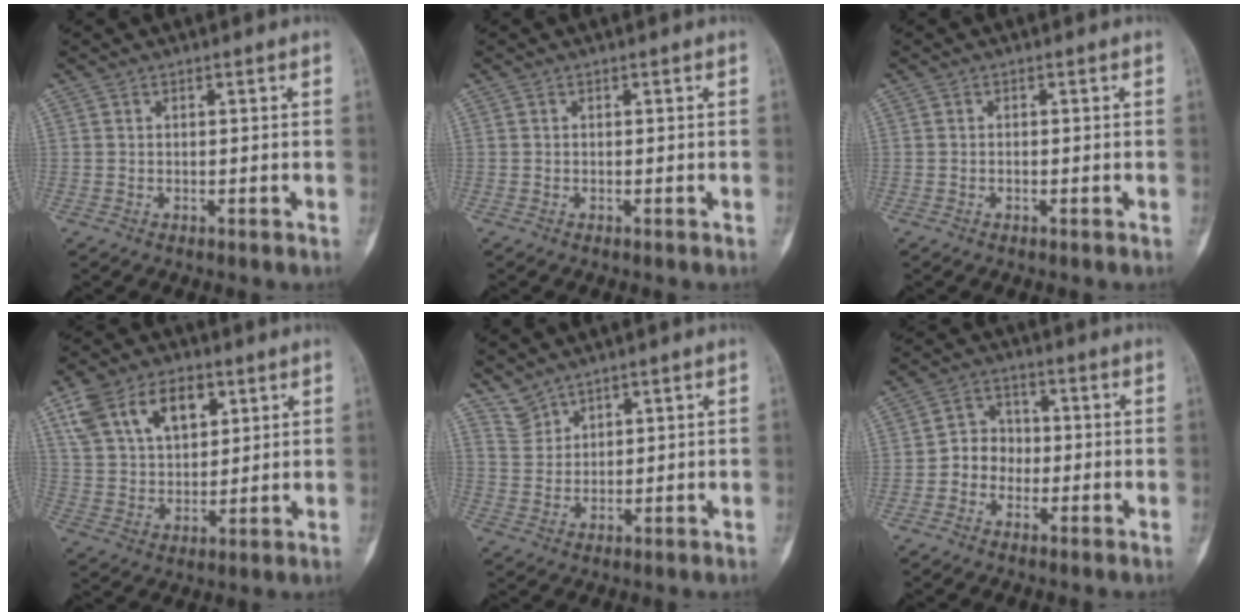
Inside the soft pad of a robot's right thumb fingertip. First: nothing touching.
{"total": 0.0}
{"total": 0.5, "force": [-0.2, 0.3, 0.4], "torque": [-0.008, 0.001, -0.004]}
{"total": 14.3, "force": [6.7, 8.8, 9.1], "torque": [-0.140, -0.009, 0.133]}
{"total": 3.4, "force": [3.2, 1.3, 0.1], "torque": [0.009, -0.016, 0.071]}
{"total": 5.7, "force": [-1.4, 5.0, 2.3], "torque": [-0.005, 0.022, -0.039]}